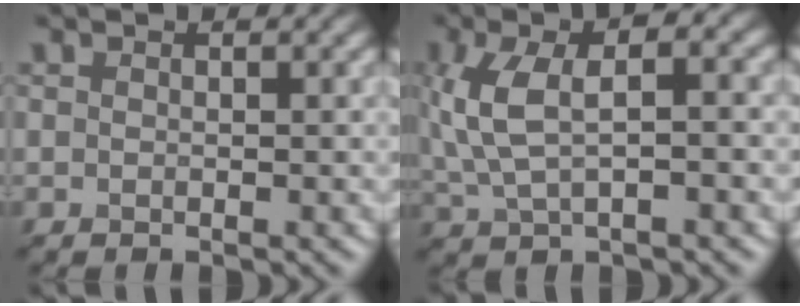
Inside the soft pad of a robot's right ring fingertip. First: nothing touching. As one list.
[{"total": 7.4, "force": [1.2, 3.5, 6.4], "torque": [-0.148, 0.009, 0.020]}]